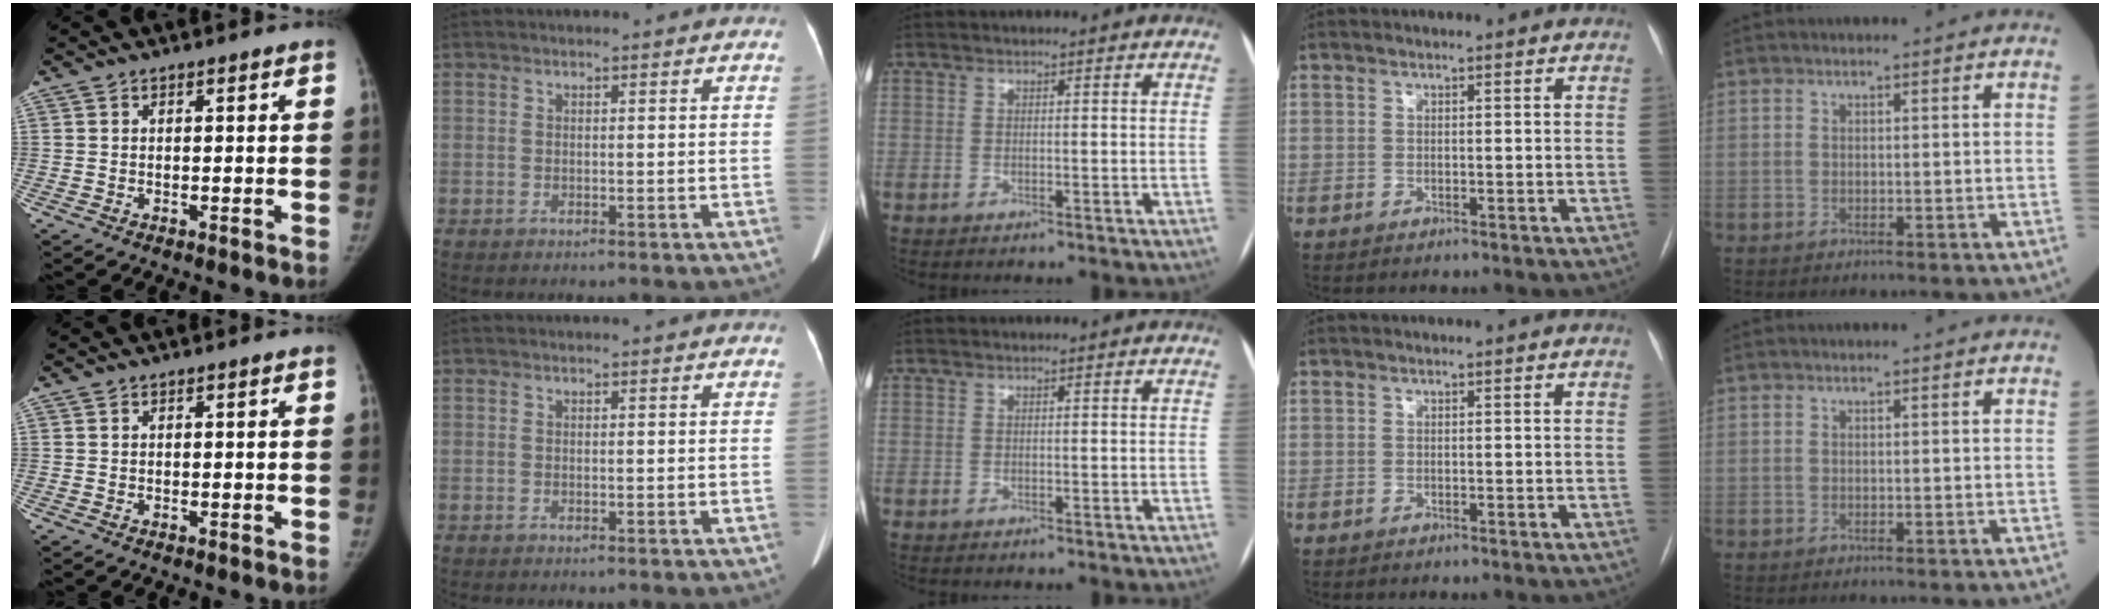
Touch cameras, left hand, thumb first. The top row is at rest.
{}